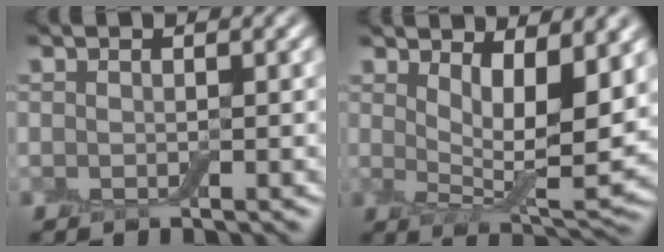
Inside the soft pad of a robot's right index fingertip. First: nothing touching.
{"total": 6.7, "force": [2.6, 2.4, 5.7], "torque": [-0.096, -0.020, 0.048]}